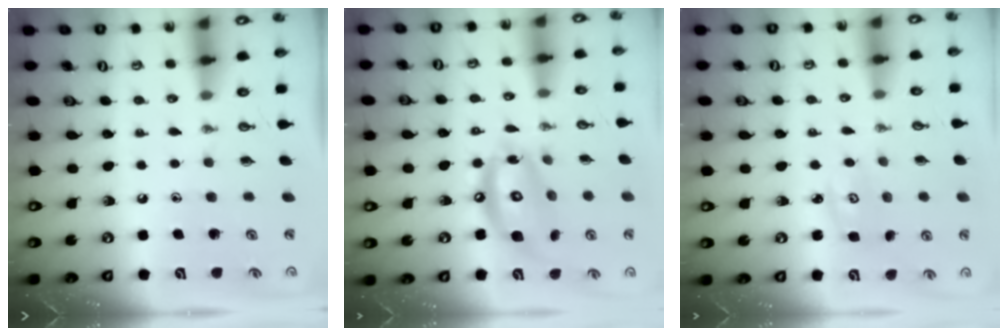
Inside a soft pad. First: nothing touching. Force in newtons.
{"total": 13.5, "press": 13.4, "slide": 1.6}
{"total": 2.8, "press": 2.8, "slide": 0.3}